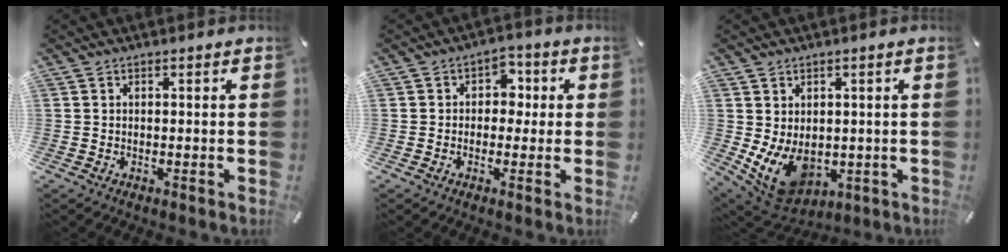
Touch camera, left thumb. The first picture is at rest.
{"total": 4.9, "force": [-0.3, 4.1, 2.6], "torque": [-0.031, 0.009, -0.012]}
{"total": 10.5, "force": [-1.6, 8.2, 6.3], "torque": [-0.117, -0.004, -0.023]}